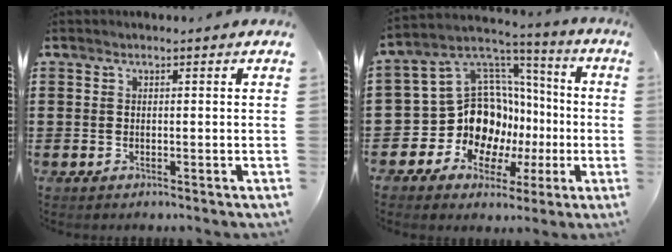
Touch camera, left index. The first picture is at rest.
{"total": 13.8, "force": [-2.3, 12.4, 5.5], "torque": [-0.152, -0.016, -0.025]}